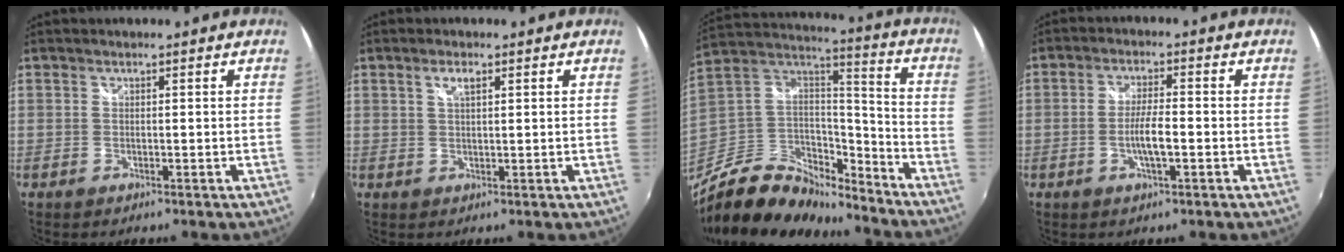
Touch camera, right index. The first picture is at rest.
{"total": 2.2, "force": [1.1, 0.7, 1.8], "torque": [-0.031, 0.003, 0.018]}
{"total": 20.3, "force": [-15.2, 9.8, 9.3], "torque": [-0.213, 0.027, -0.256]}
{"total": 4.9, "force": [-1.3, 0.8, 4.6], "torque": [-0.091, 0.002, -0.022]}